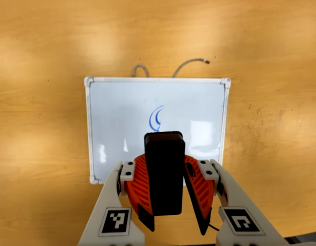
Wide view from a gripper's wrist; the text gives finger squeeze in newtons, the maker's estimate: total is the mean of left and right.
{"total": 8.4, "left": 8.8, "right": 8.0}